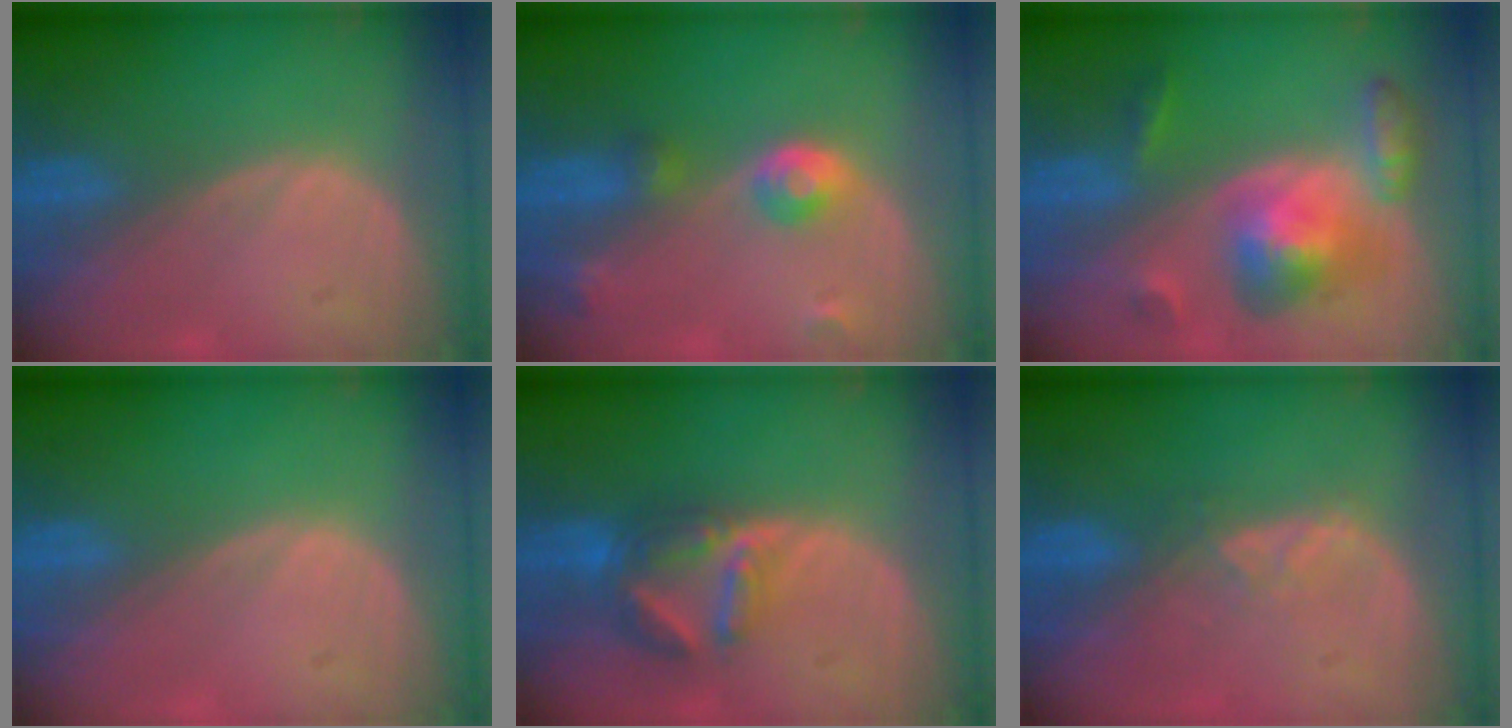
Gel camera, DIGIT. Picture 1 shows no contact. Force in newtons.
{"total": 4.6, "press": 4.1, "slide": 2.0}
{"total": 8.2, "press": 8.2, "slide": 0.5}
{"total": 0.0}
{"total": 7.1, "press": 6.2, "slide": 3.6}
{"total": 2.6, "press": 2.5, "slide": 0.8}